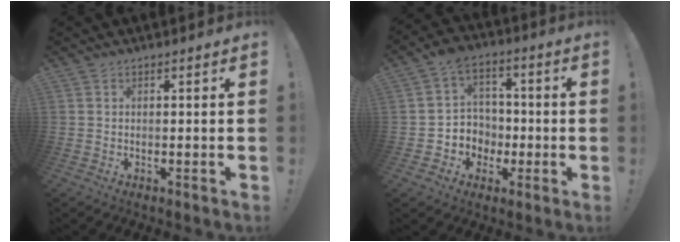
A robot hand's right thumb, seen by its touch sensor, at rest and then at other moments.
{"total": 8.7, "force": [-0.2, 8.4, 2.3], "torque": [-0.038, 0.006, 0.006]}